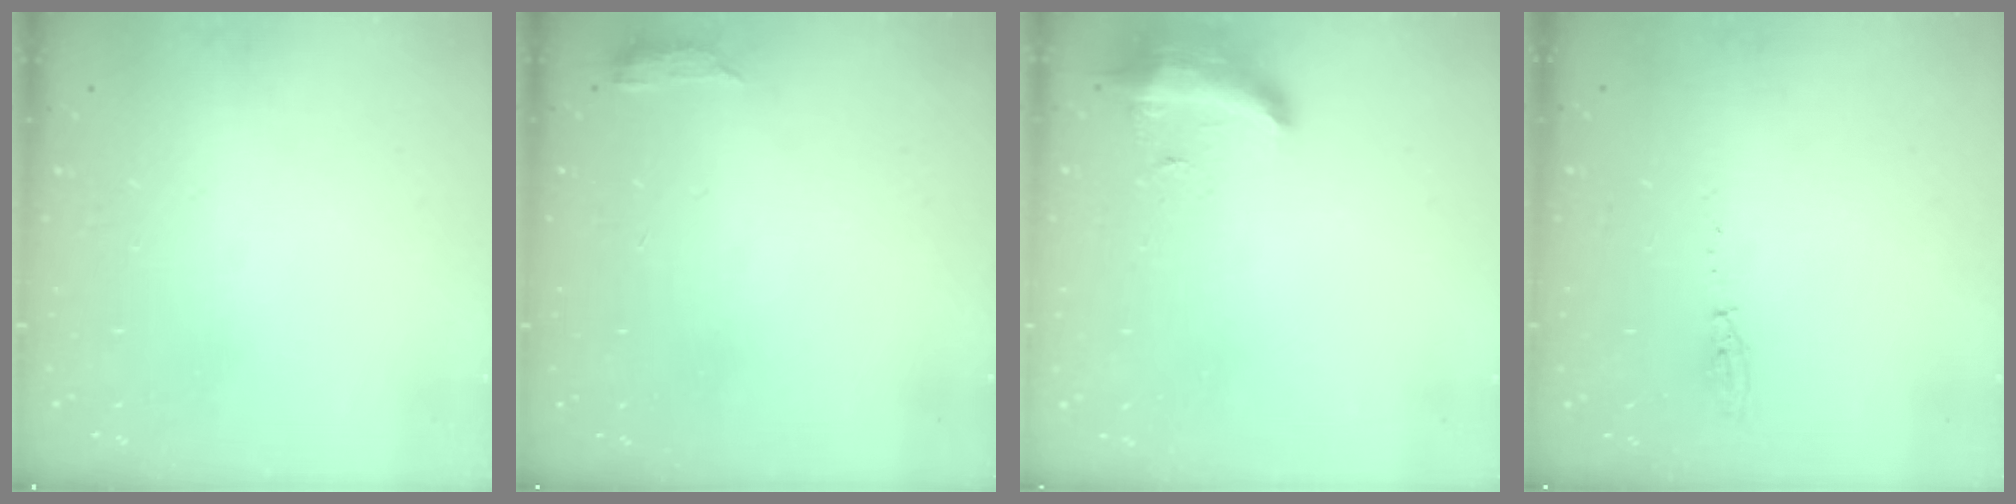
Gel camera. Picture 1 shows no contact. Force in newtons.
{"total": 3.5, "press": 3.5, "slide": 0.6}
{"total": 12.2, "press": 9.7, "slide": 7.4}
{"total": 3.4, "press": 3.3, "slide": 0.8}